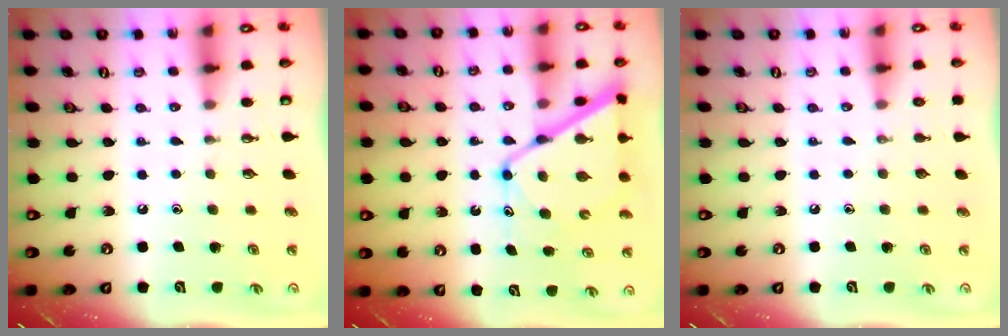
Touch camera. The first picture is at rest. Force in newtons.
{"total": 14.0, "press": 14.0, "slide": 1.1}
{"total": 0.0}